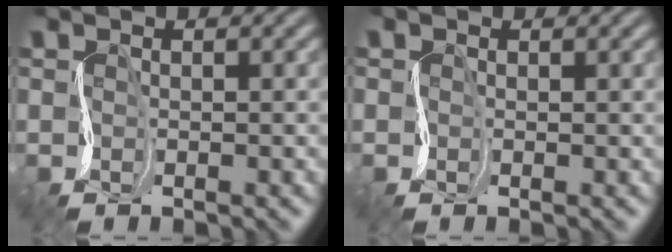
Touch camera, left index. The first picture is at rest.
{"total": 0.6, "force": [0.4, 0.4, 0.1], "torque": [-0.002, -0.002, -0.007]}